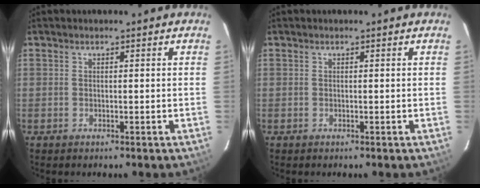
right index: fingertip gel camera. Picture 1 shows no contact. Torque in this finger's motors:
{"motor_torque": [0.00, 0.00, 0.02, 0.00]}